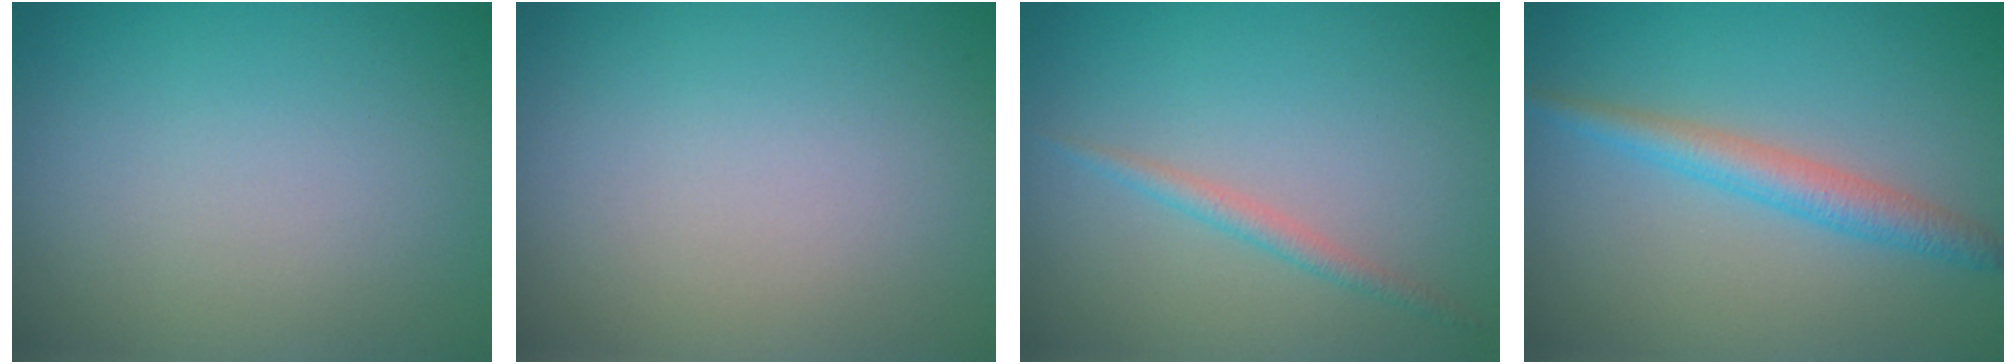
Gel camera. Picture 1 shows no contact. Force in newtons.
{"total": 0.0}
{"total": 1.3, "press": 1.3, "slide": 0.0}
{"total": 2.9, "press": 2.9, "slide": 0.1}